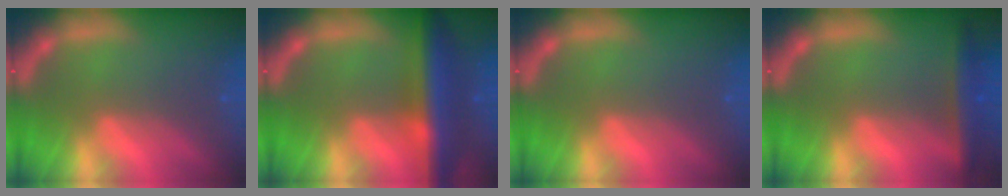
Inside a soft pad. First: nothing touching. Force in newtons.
{"total": 8.5}
{"total": 0.0}
{"total": 4.0}